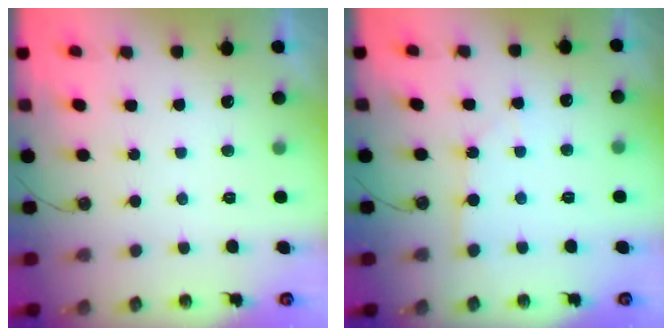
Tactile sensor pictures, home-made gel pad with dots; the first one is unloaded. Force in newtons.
{"total": 3.2, "press": 3.2, "slide": 0.4}